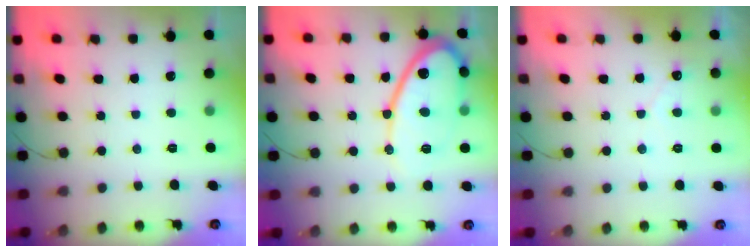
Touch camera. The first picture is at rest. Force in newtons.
{"total": 15.0, "press": 14.9, "slide": 1.2}
{"total": 2.2, "press": 2.2, "slide": 0.1}